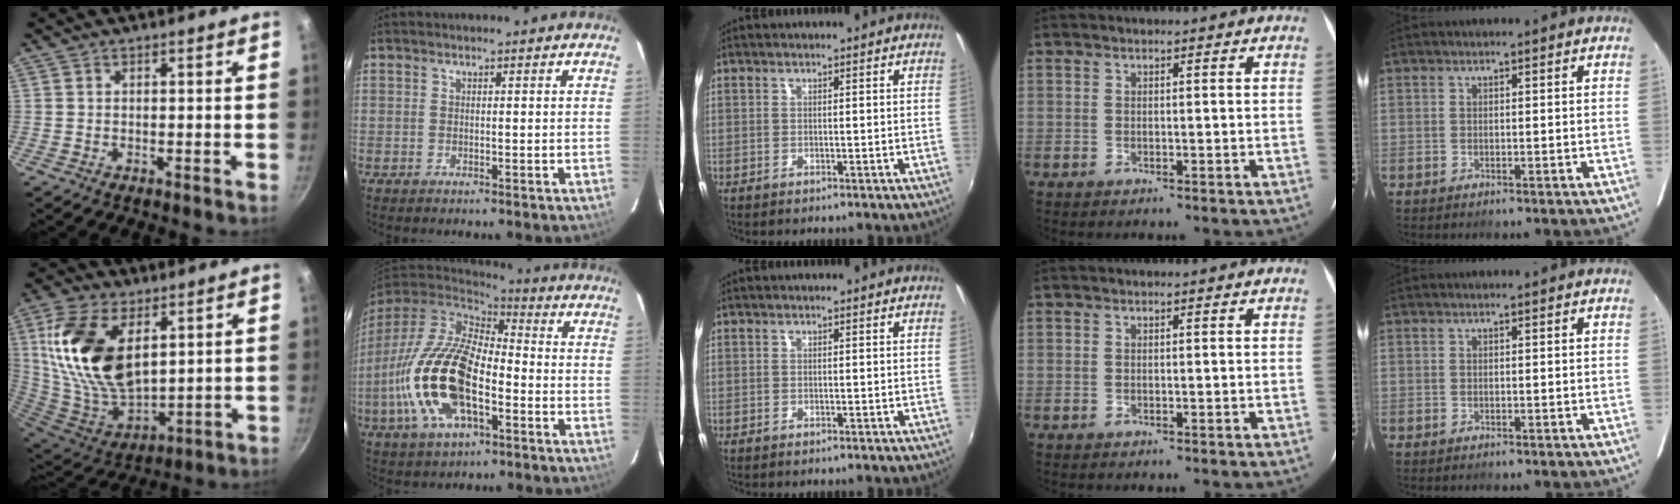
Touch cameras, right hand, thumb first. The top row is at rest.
{"thumb": {"total": 21.5, "force": [7.1, 12.0, 16.3], "torque": [-0.307, -0.039, 0.148]}, "index": {"total": 20.4, "force": [-5.6, 9.7, 17.1], "torque": [-0.364, -0.020, -0.104]}}